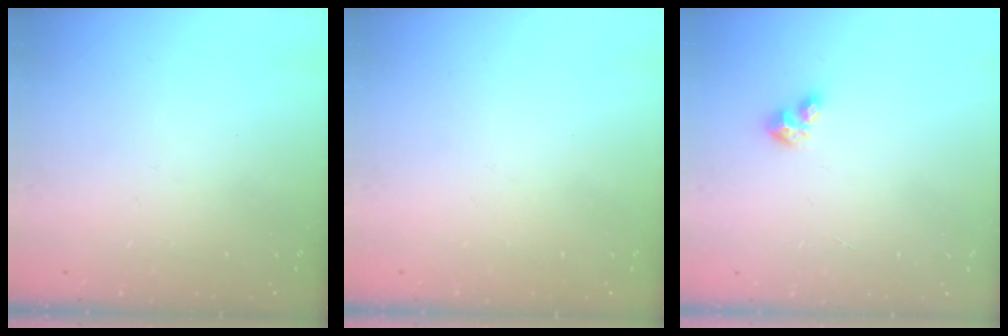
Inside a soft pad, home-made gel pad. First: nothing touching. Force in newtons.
{"total": 0.0}
{"total": 2.8, "press": 2.8, "slide": 0.2}